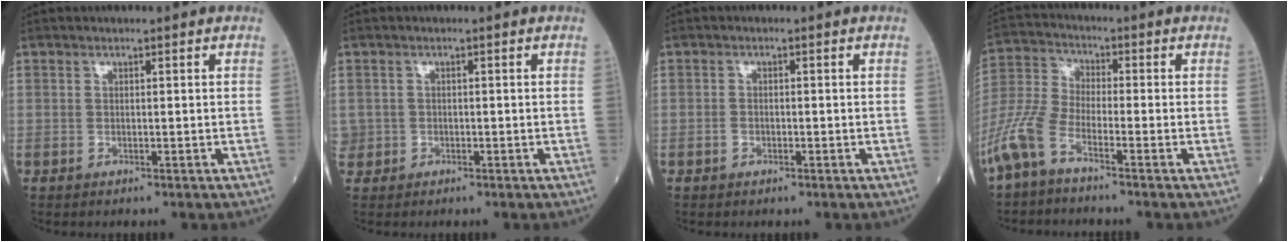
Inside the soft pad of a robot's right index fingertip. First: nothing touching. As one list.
[{"total": 1.9, "force": [-0.3, 1.8, 0.2], "torque": [0.003, 0.006, -0.002]}, {"total": 1.0, "force": [-0.5, 0.7, 0.4], "torque": [-0.012, 0.002, -0.006]}, {"total": 7.7, "force": [-5.1, 1.8, 5.5], "torque": [-0.146, -0.011, -0.120]}]